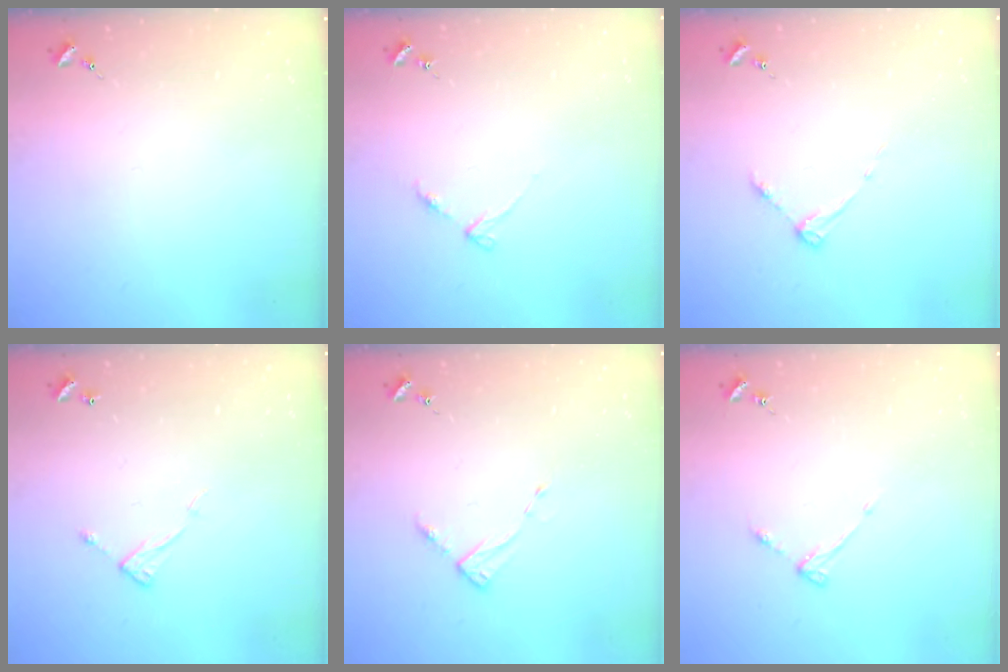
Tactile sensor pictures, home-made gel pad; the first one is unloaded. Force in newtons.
{"total": 3.6, "press": 3.5, "slide": 0.4}
{"total": 3.7, "press": 3.7, "slide": 0.4}
{"total": 6.2, "press": 6.2, "slide": 0.4}
{"total": 2.8, "press": 2.8, "slide": 0.4}
{"total": 3.6, "press": 3.6, "slide": 0.5}